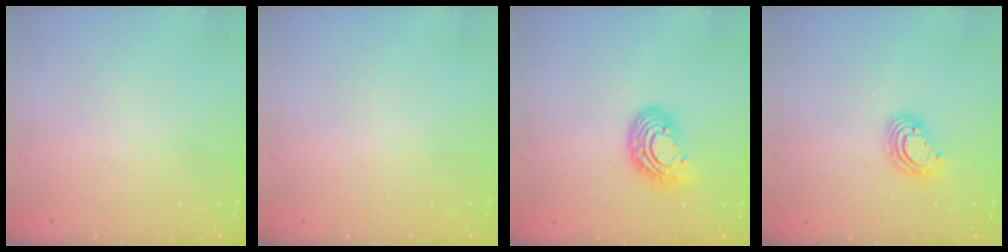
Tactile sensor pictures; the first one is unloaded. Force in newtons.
{"total": 0.0}
{"total": 10.5, "press": 10.4, "slide": 0.8}
{"total": 8.7, "press": 8.6, "slide": 1.4}